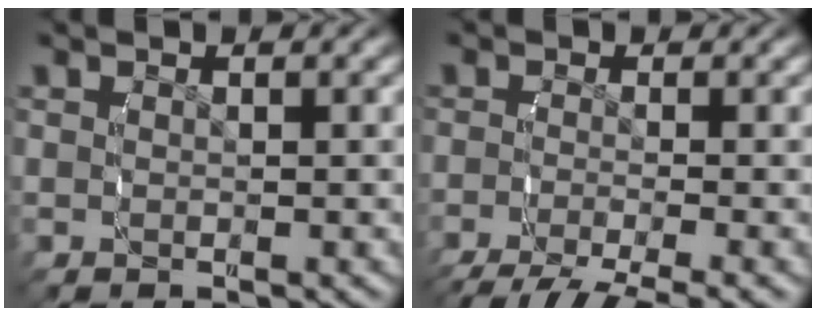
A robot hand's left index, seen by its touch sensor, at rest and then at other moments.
{"total": 7.8, "force": [-6.4, 2.8, 3.4], "torque": [-0.050, -0.024, -0.087]}